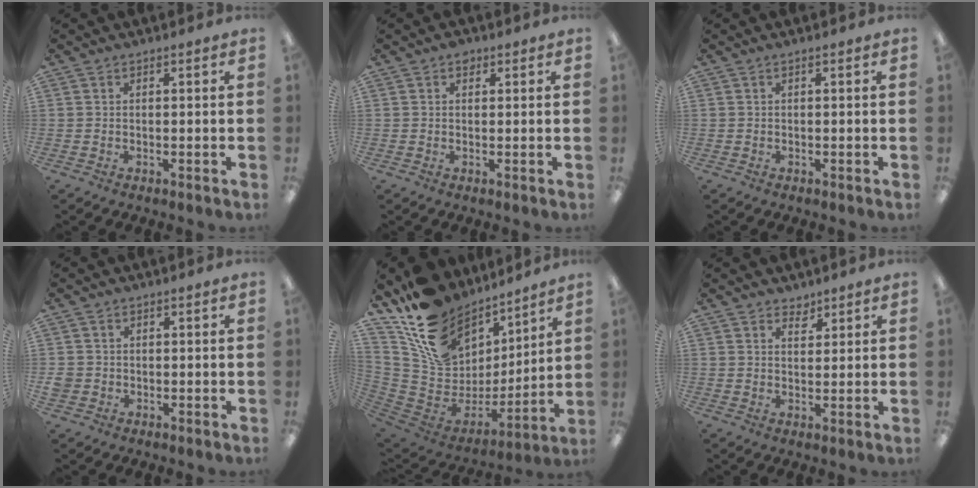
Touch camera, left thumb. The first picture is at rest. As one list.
[{"total": 1.7, "force": [0.9, 1.2, 0.7], "torque": [-0.007, -0.001, 0.015]}, {"total": 0.0}, {"total": 2.4, "force": [-0.2, 2.4, 0.6], "torque": [-0.010, 0.002, -0.004]}, {"total": 18.2, "force": [11.8, 12.6, 6.0], "torque": [-0.115, -0.087, 0.236]}, {"total": 2.9, "force": [2.5, 1.5, 0.2], "torque": [0.008, -0.018, 0.045]}]